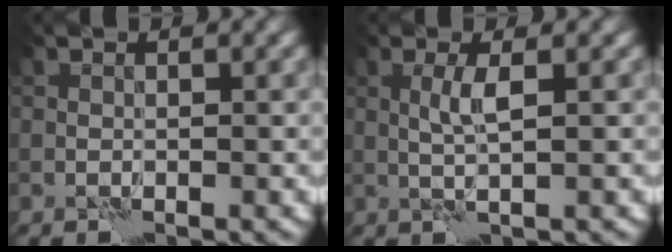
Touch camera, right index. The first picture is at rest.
{"total": 1.9, "force": [0.4, -0.1, 1.8], "torque": [-0.043, 0.004, 0.007]}